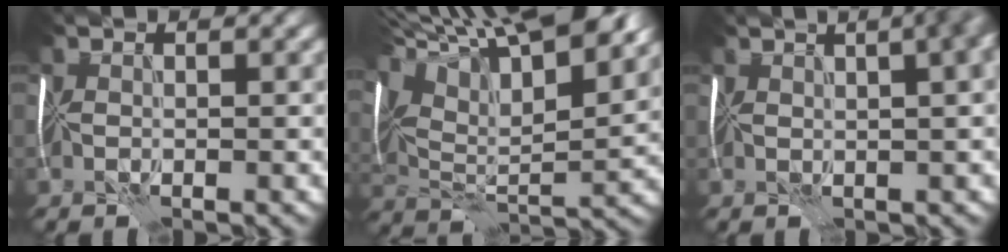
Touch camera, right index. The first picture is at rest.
{"total": 15.0, "force": [8.2, 5.6, 11.2], "torque": [-0.205, 0.038, 0.137]}
{"total": 14.5, "force": [5.7, 7.4, 11.0], "torque": [-0.072, 0.074, 0.037]}